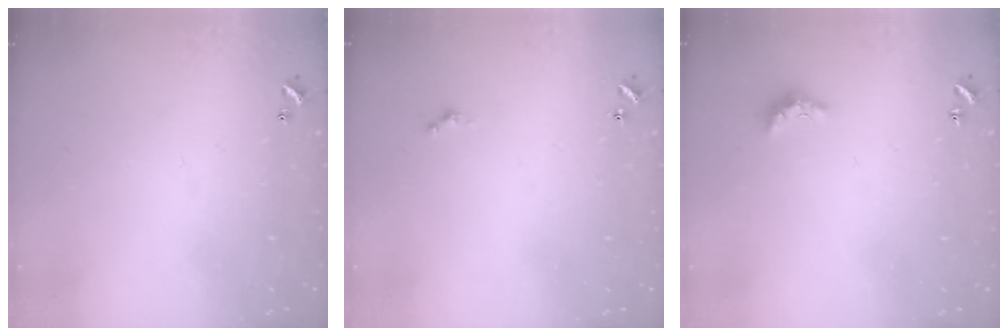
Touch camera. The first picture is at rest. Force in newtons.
{"total": 0.0}
{"total": 4.0, "press": 4.0, "slide": 0.7}